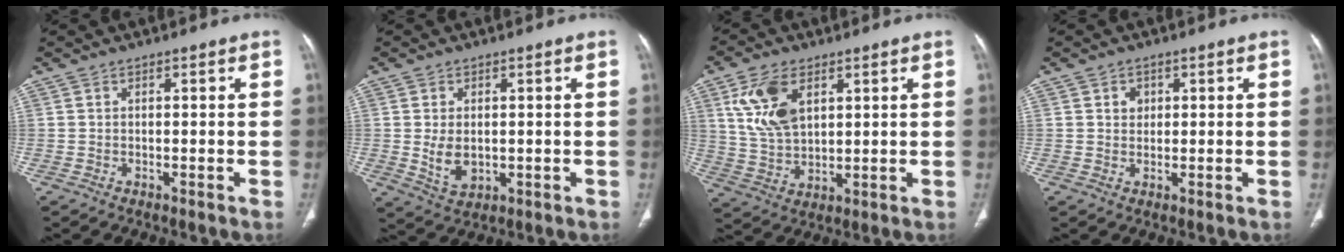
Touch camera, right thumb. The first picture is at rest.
{"total": 5.5, "force": [0.0, 3.7, 4.1], "torque": [-0.066, -0.011, 0.013]}
{"total": 10.9, "force": [4.4, 6.3, 7.8], "torque": [-0.146, -0.011, 0.094]}
{"total": 2.1, "force": [0.7, 1.8, 0.8], "torque": [-0.003, -0.003, 0.012]}